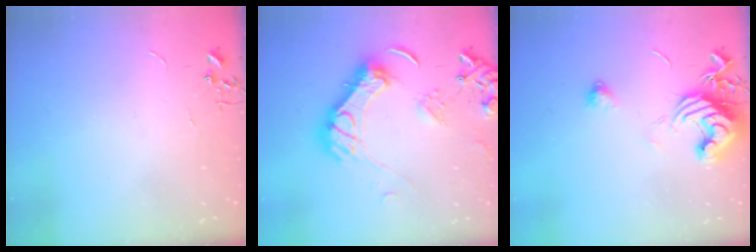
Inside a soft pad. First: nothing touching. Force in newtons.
{"total": 18.6, "press": 18.4, "slide": 2.6}
{"total": 12.8, "press": 12.7, "slide": 1.6}